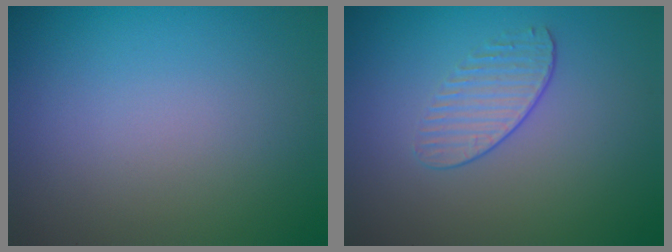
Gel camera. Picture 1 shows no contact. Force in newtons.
{"total": 1.6, "press": 1.1, "slide": 1.2}